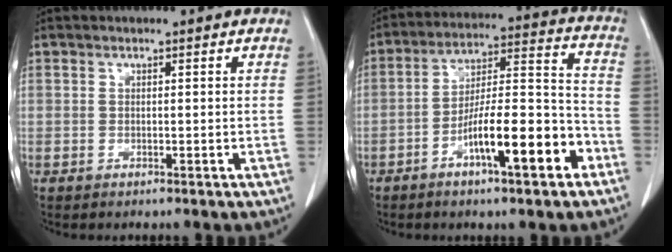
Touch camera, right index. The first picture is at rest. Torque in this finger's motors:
{"motor_torque": [1.38, -0.76, 0.48, 0.20]}